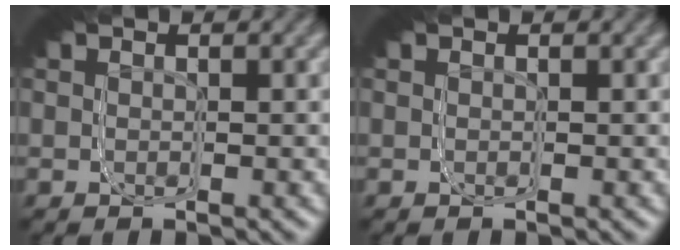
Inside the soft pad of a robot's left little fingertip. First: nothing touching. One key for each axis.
{"total": 0.0}